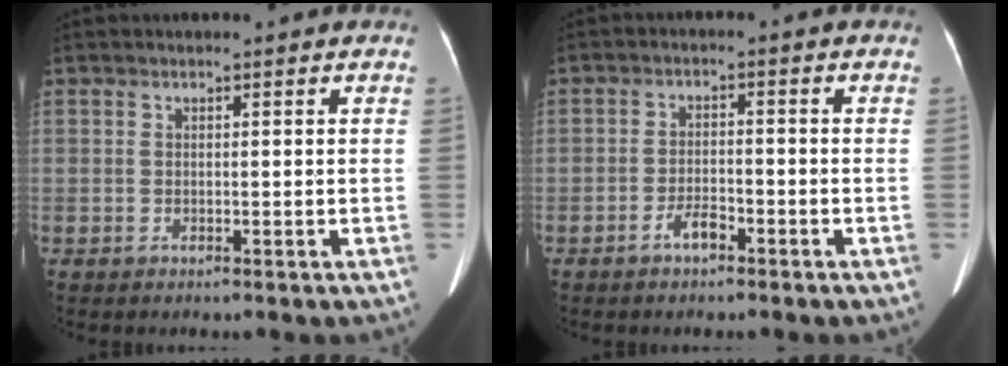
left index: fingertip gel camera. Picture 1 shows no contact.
{"total": 2.9, "force": [-2.1, 1.0, 1.8], "torque": [-0.034, 0.002, -0.039]}